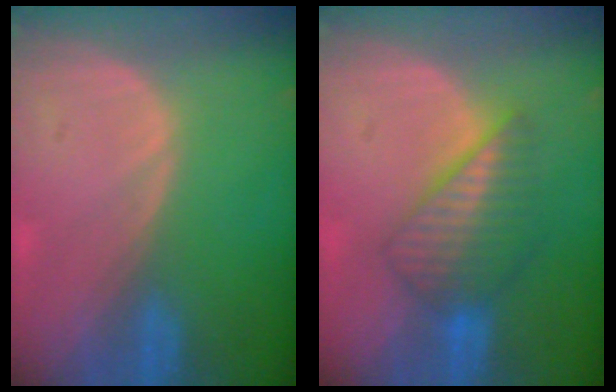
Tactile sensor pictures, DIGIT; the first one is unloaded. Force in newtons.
{"total": 6.3, "press": 6.2, "slide": 0.6}